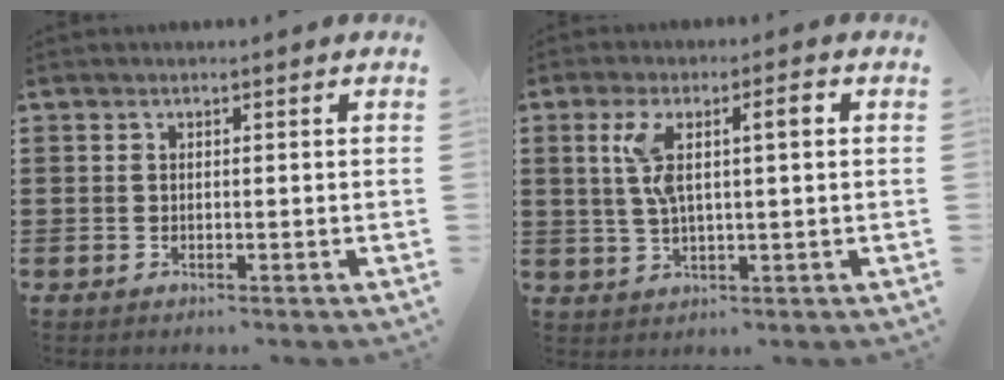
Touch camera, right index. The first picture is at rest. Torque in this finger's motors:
{"motor_torque": [0.30, -0.09, 0.27, 0.13]}